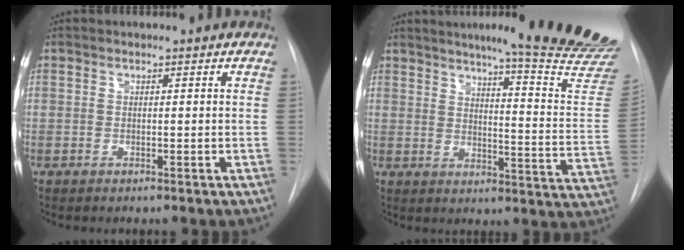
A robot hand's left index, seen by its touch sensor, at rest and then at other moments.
{"total": 22.9, "force": [20.1, -0.4, 11.0], "torque": [-0.143, -0.122, 0.232]}